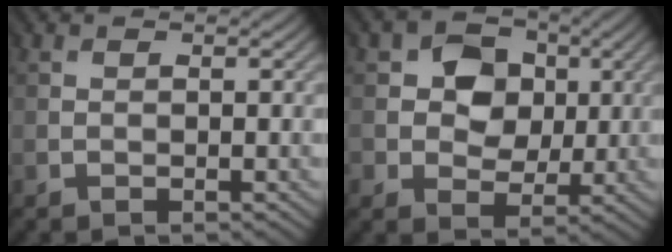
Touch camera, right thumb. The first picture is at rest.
{"total": 5.8, "force": [1.4, 5.1, 2.5], "torque": [-0.051, 0.004, 0.011]}